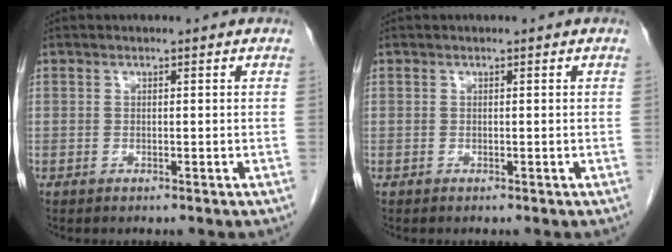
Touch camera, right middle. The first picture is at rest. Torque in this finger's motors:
{"motor_torque": [-0.13, -0.03, 0.04, 0.01]}